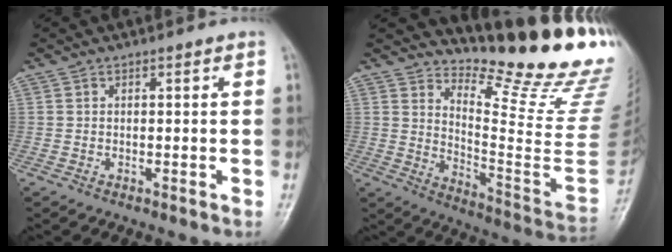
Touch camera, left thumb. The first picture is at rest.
{"total": 21.2, "force": [18.2, 3.0, 10.4], "torque": [-0.124, -0.185, 0.251]}